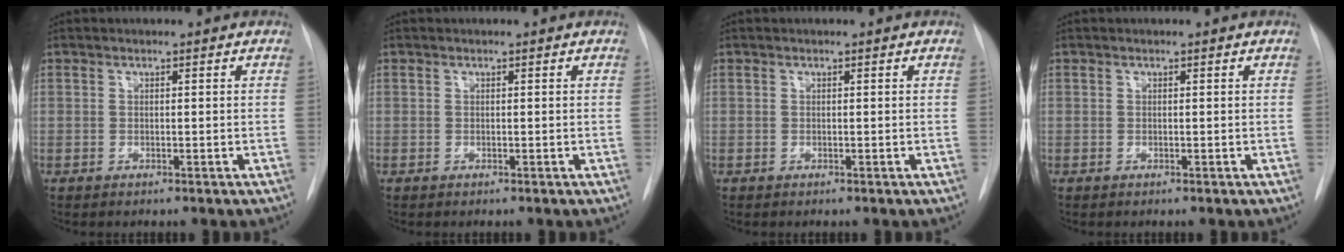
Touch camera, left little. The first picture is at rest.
{"total": 0.0}
{"total": 0.0}
{"total": 0.0}